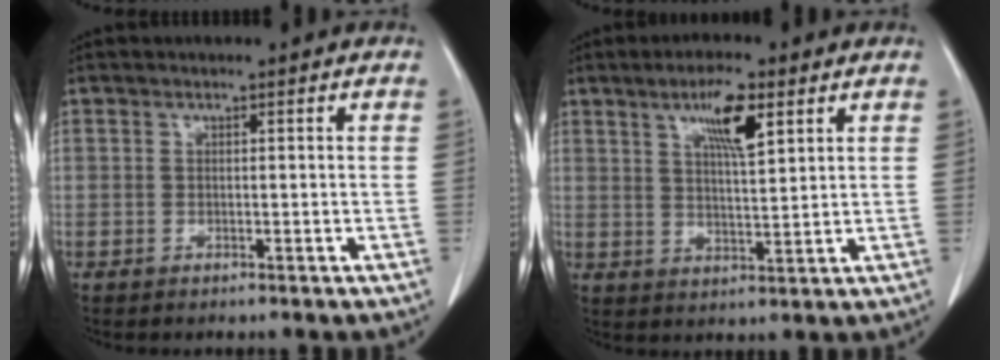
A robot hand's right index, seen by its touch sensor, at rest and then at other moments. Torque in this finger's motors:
{"motor_torque": [0.27, 0.25, 0.30, 0.09]}